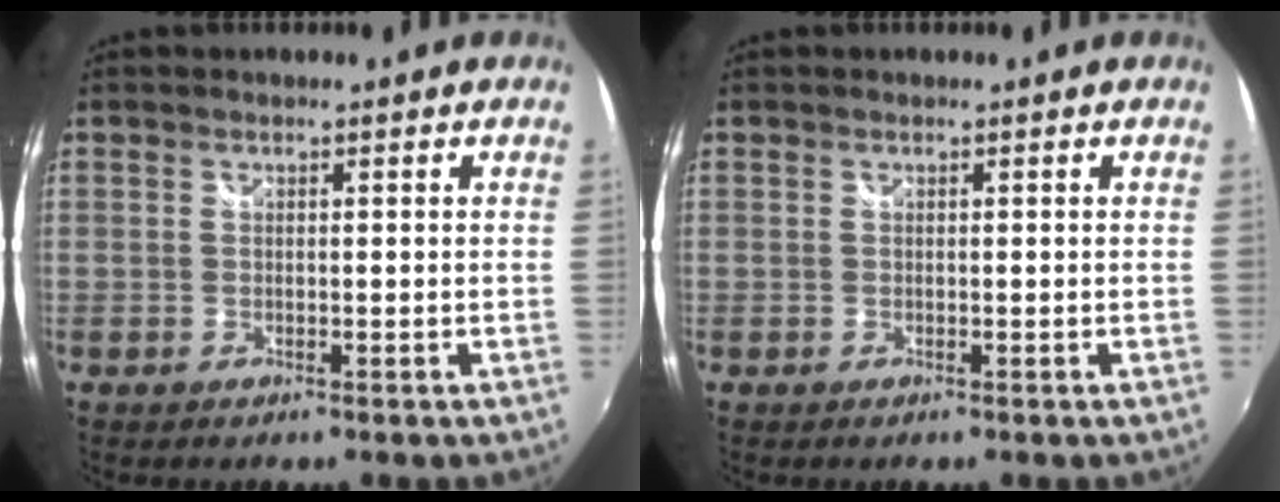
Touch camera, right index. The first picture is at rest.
{"total": 0.0}